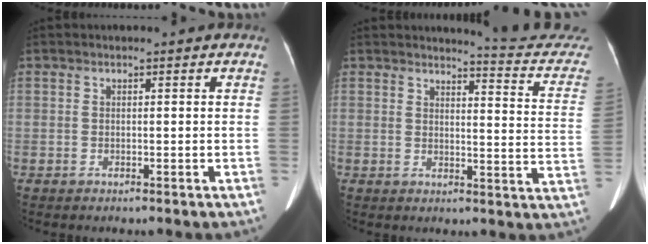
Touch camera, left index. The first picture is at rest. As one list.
[{"total": 12.3, "force": [12.2, -0.6, 1.1], "torque": [-0.005, -0.105, 0.113]}]